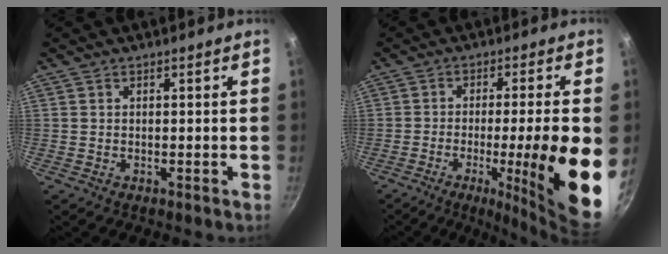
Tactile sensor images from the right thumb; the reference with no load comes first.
{"total": 17.2, "force": [-3.9, 1.9, 16.6], "torque": [-0.228, 0.007, -0.049]}